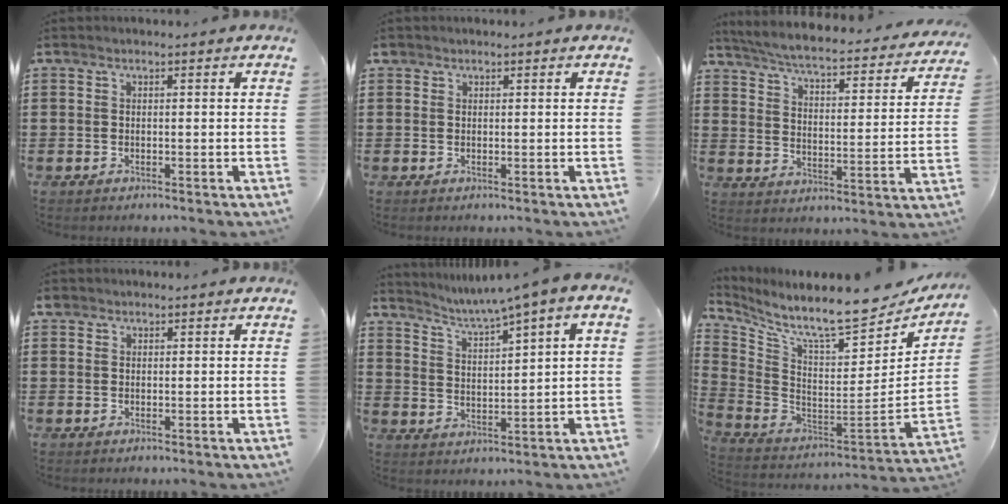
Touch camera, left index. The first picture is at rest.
{"total": 0.7, "force": [0.5, 0.5, 0.2], "torque": [-0.006, 0.004, 0.010]}
{"total": 4.7, "force": [4.4, -0.3, 1.8], "torque": [-0.059, -0.036, 0.067]}
{"total": 1.0, "force": [0.7, 0.6, 0.3], "torque": [-0.008, 0.005, 0.014]}
{"total": 3.1, "force": [2.2, -0.5, 2.1], "torque": [-0.053, -0.020, 0.027]}
{"total": 9.8, "force": [8.3, 0.9, 5.0], "torque": [-0.119, -0.083, 0.139]}